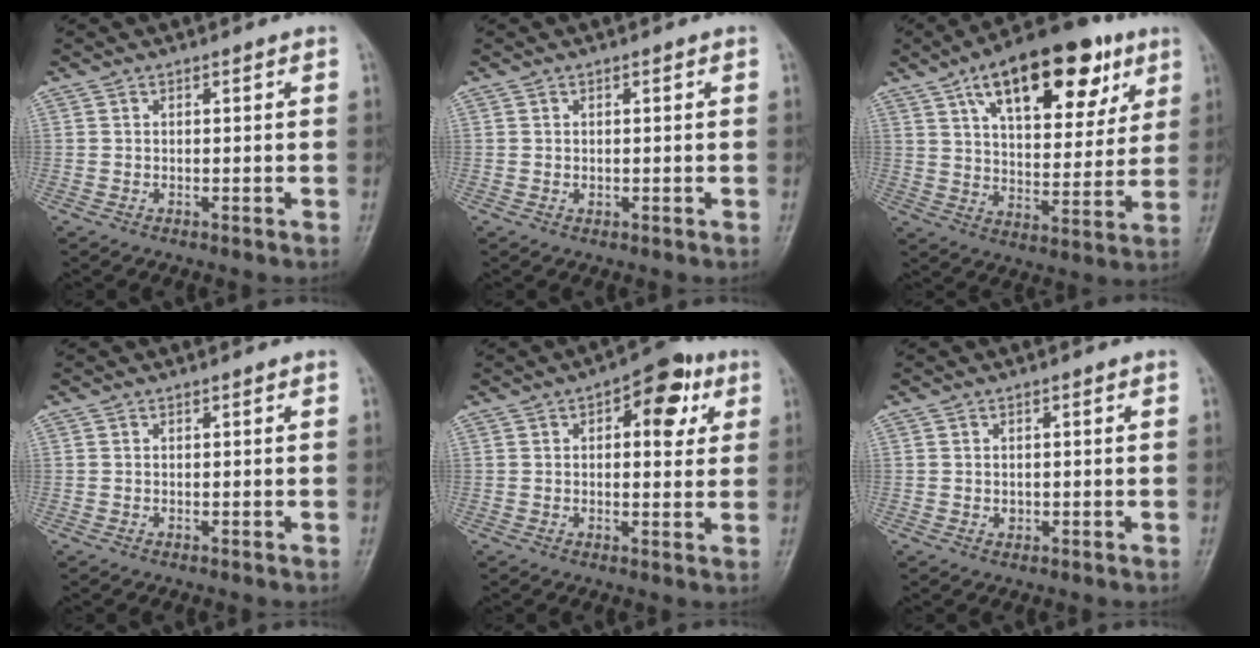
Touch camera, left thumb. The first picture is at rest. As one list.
[{"total": 0.8, "force": [0.0, 0.6, 0.5], "torque": [-0.005, 0.000, 0.001]}, {"total": 22.8, "force": [11.5, 10.7, 16.5], "torque": [-0.213, -0.019, 0.182]}, {"total": 0.0}, {"total": 9.8, "force": [3.6, 4.9, 7.7], "torque": [-0.063, 0.002, 0.038]}, {"total": 1.2, "force": [-0.1, 1.0, 0.6], "torque": [-0.005, 0.001, 0.001]}]